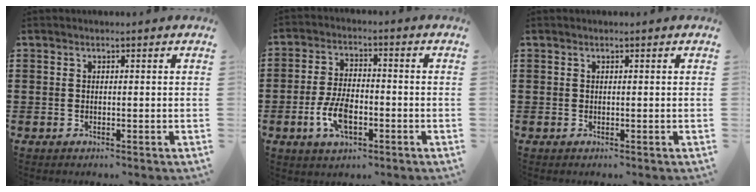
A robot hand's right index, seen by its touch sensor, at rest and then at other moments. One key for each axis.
{"total": 7.0, "fx": -2.5, "fy": 3.5, "fz": 5.5, "tx": -0.125, "ty": 0.002, "tz": -0.051}
{"total": 0.0}